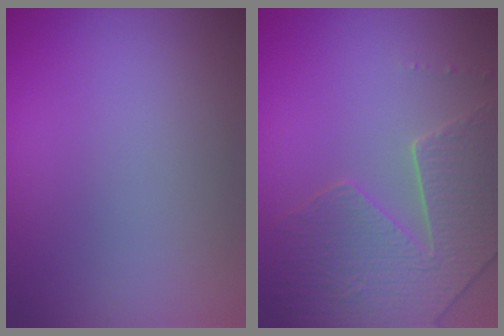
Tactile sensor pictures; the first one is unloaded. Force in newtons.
{"total": 5.0, "press": 4.8, "slide": 1.3}